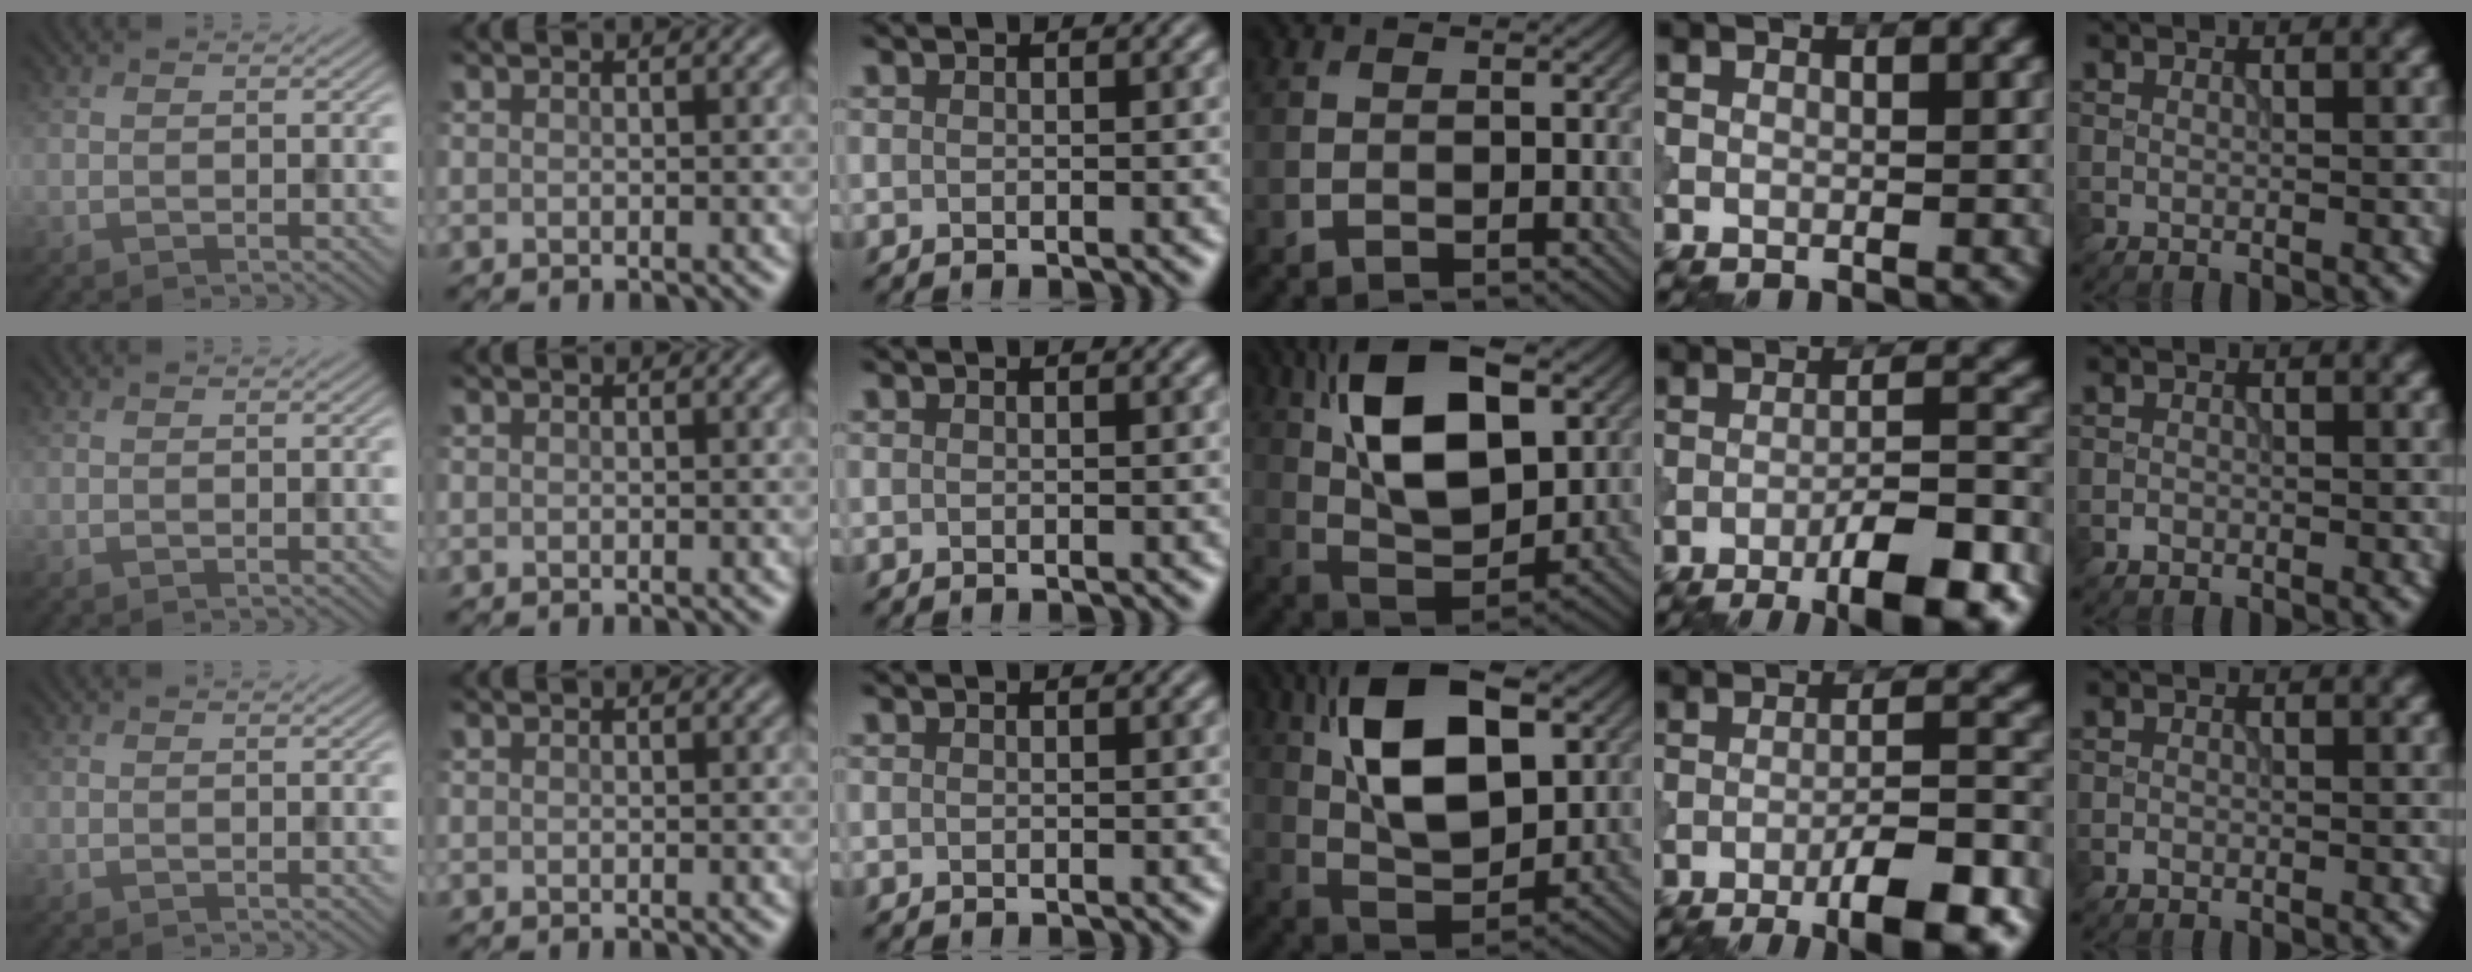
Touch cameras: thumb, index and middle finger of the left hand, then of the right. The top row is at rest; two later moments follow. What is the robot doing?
{"motion": "shake", "object": "bell"}